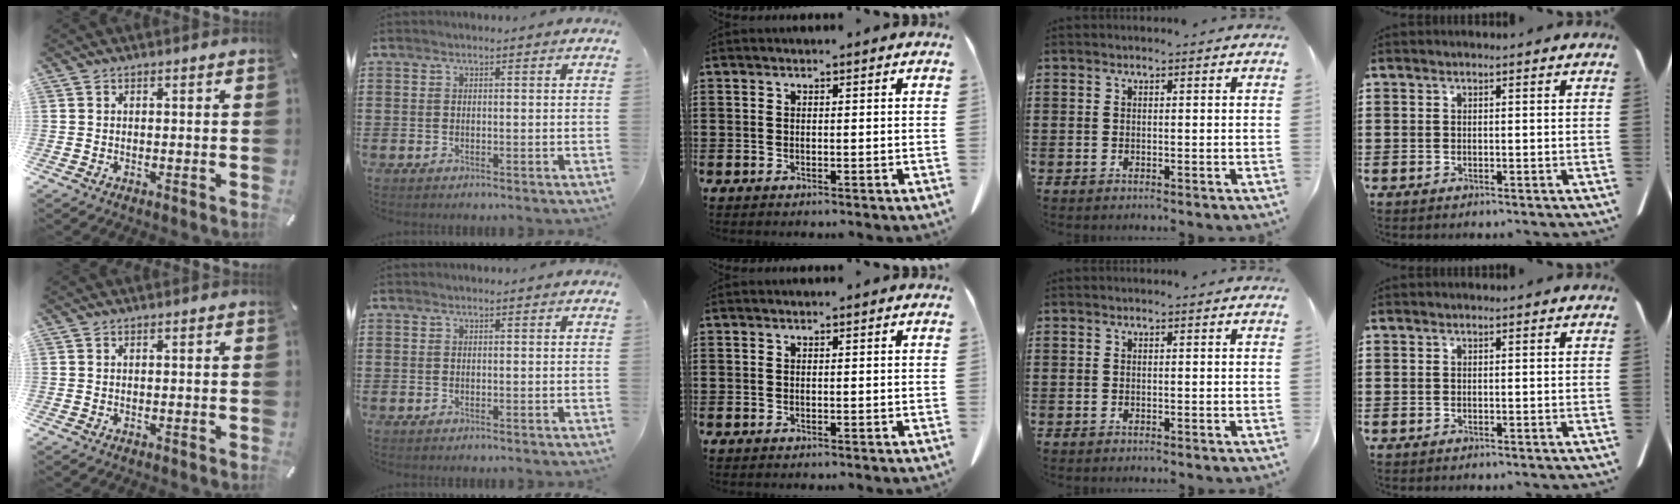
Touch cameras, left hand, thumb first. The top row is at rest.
{}